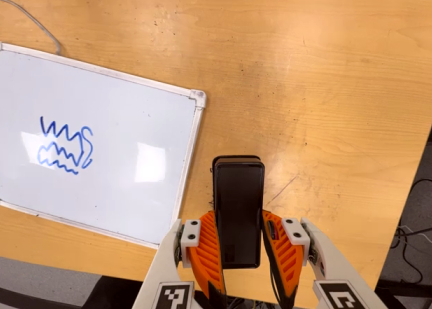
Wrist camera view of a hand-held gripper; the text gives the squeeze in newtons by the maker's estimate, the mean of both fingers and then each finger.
{"total": 5.2, "left": 3.8, "right": 6.6}